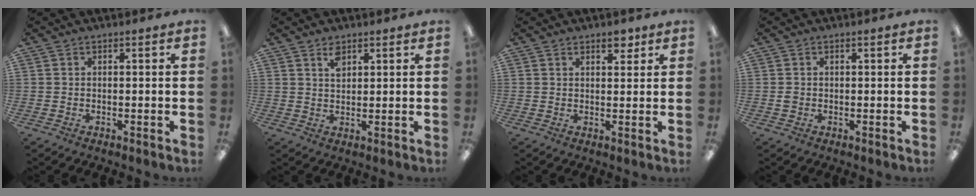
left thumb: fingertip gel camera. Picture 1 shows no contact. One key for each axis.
{"total": 3.4, "fx": 2.3, "fy": 1.8, "fz": 1.8, "tx": -0.023, "ty": -0.006, "tz": 0.040}
{"total": 3.3, "fx": 2.5, "fy": 1.4, "fz": 1.7, "tx": -0.005, "ty": -0.012, "tz": 0.037}
{"total": 0.9, "fx": -0.1, "fy": 0.8, "fz": 0.4, "tx": -0.008, "ty": 0.005, "tz": -0.004}